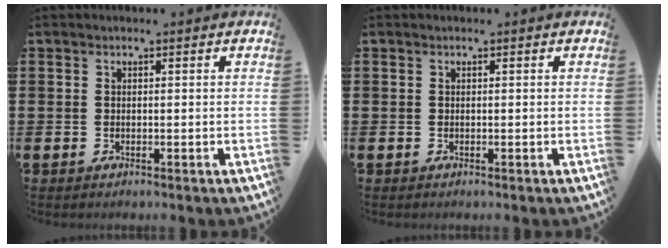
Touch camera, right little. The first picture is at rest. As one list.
[{"total": 0.0}]